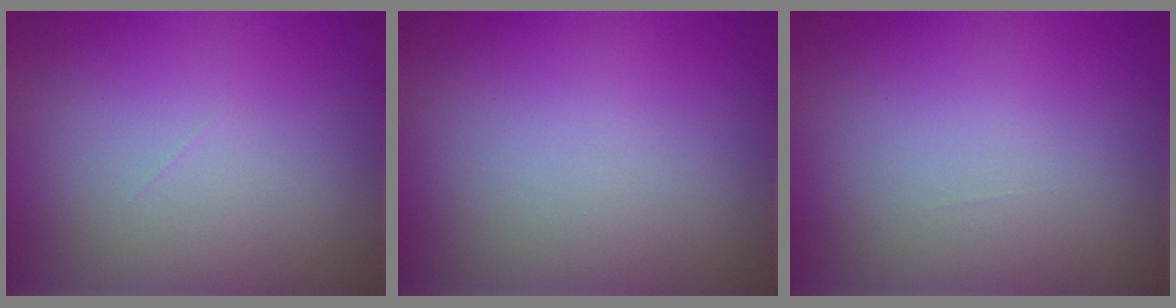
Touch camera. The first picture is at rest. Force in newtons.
{"total": 0.0}
{"total": 0.0}